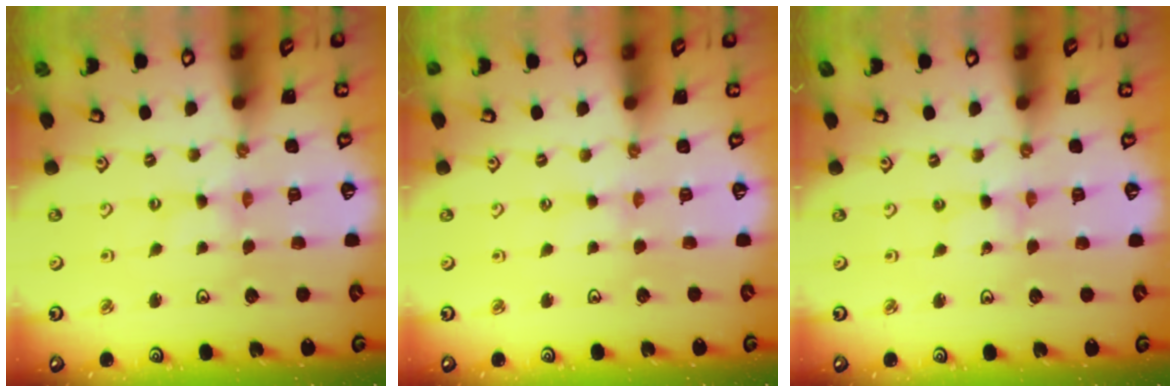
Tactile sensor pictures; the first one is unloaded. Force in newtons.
{"total": 0.8, "press": 0.8, "slide": 0.3}
{"total": 0.9, "press": 0.8, "slide": 0.1}